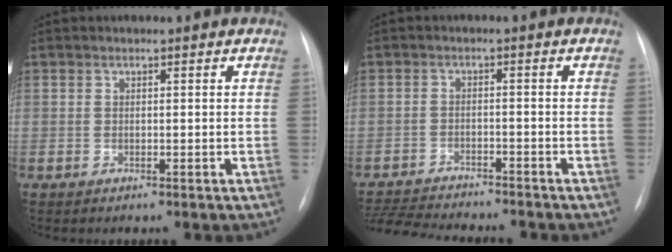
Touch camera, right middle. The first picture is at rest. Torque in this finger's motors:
{"motor_torque": [0.34, -0.57, 0.06, 0.03]}